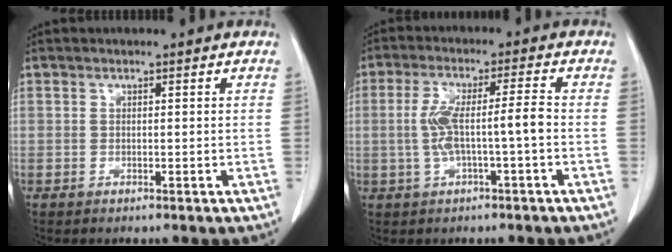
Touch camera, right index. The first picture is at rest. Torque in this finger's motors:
{"motor_torque": [0.55, -0.18, 0.27, 0.10]}